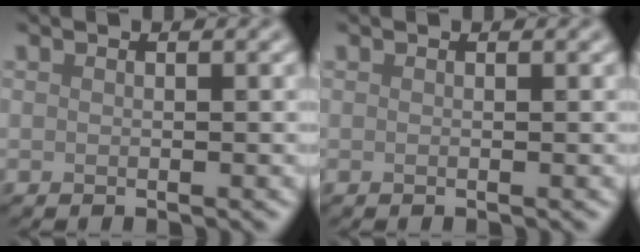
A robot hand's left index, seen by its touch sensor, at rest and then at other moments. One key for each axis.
{"total": 0.0}